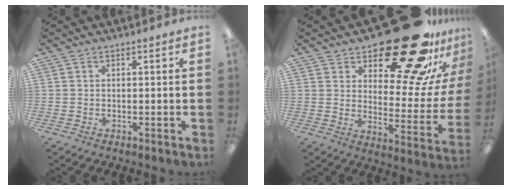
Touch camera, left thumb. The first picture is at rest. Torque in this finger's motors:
{"motor_torque": [0.44, 0.90, 1.04, -1.56, 0.06]}